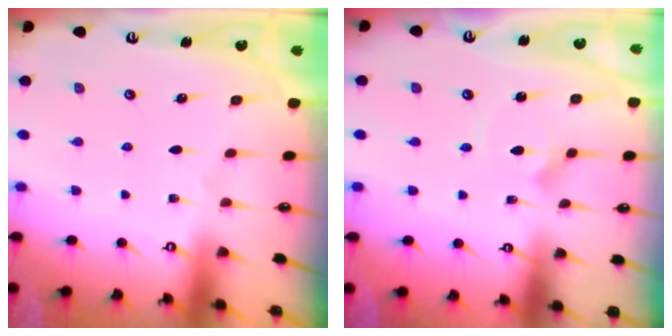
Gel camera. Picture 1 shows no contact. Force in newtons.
{"total": 2.2, "press": 2.2, "slide": 0.1}